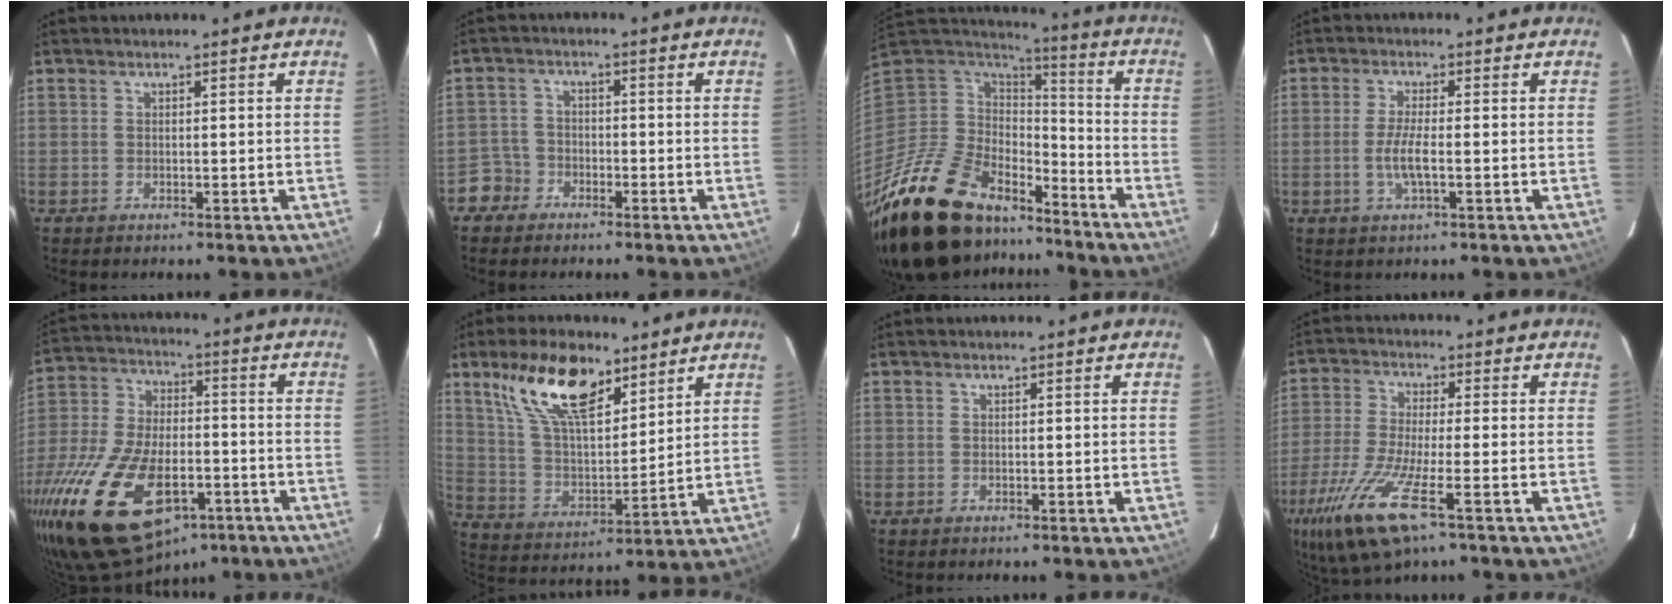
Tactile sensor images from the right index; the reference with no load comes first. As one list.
[{"total": 4.1, "force": [-2.7, 3.0, -0.9], "torque": [0.018, 0.019, -0.055]}, {"total": 27.9, "force": [-20.6, 13.6, 13.0], "torque": [-0.273, -0.008, -0.329]}, {"total": 4.4, "force": [-1.2, 0.5, 4.2], "torque": [-0.084, -0.007, -0.022]}, {"total": 28.3, "force": [-14.9, 14.7, 19.0], "torque": [-0.406, -0.037, -0.241]}, {"total": 16.1, "force": [10.4, 6.9, 10.2], "torque": [-0.190, 0.012, 0.199]}, {"total": 0.0}, {"total": 15.3, "force": [-8.5, 3.0, 12.3], "torque": [-0.266, -0.050, -0.162]}]